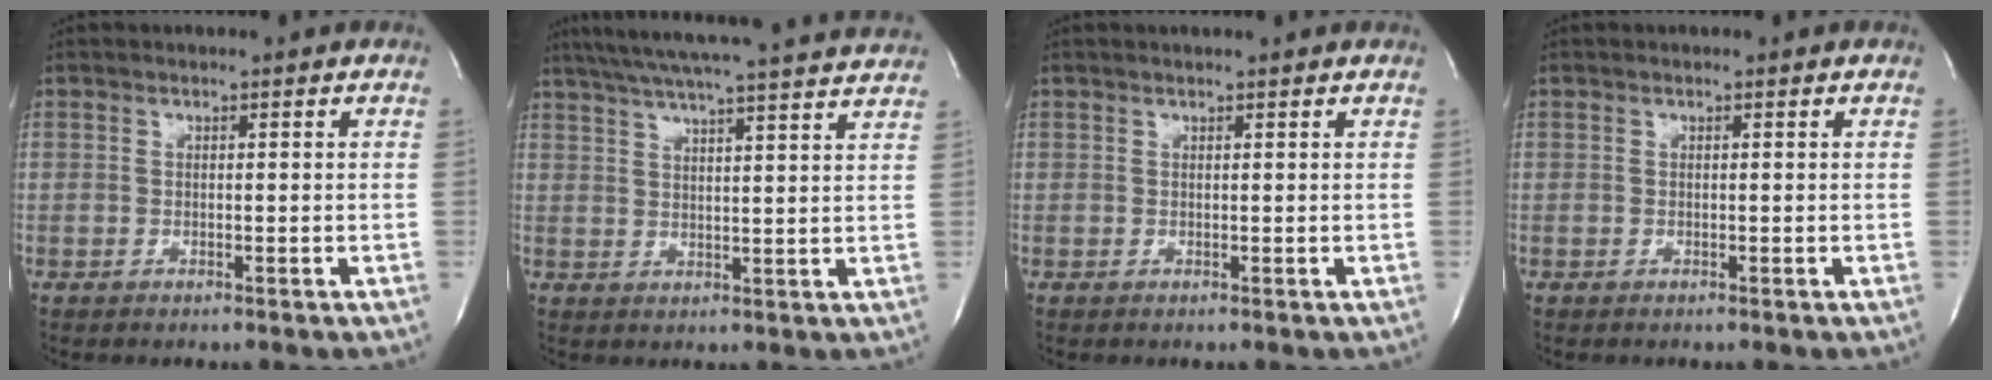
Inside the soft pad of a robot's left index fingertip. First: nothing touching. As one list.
[{"total": 23.3, "force": [21.2, 0.1, 9.8], "torque": [-0.165, 0.004, 0.275]}, {"total": 1.9, "force": [1.7, 0.0, 0.7], "torque": [-0.012, 0.012, 0.022]}, {"total": 0.0}]